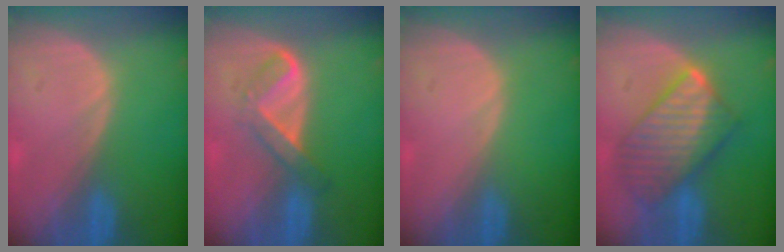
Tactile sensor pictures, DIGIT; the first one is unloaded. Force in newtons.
{"total": 5.4, "press": 4.5, "slide": 3.0}
{"total": 0.0}
{"total": 9.6, "press": 9.6, "slide": 0.9}